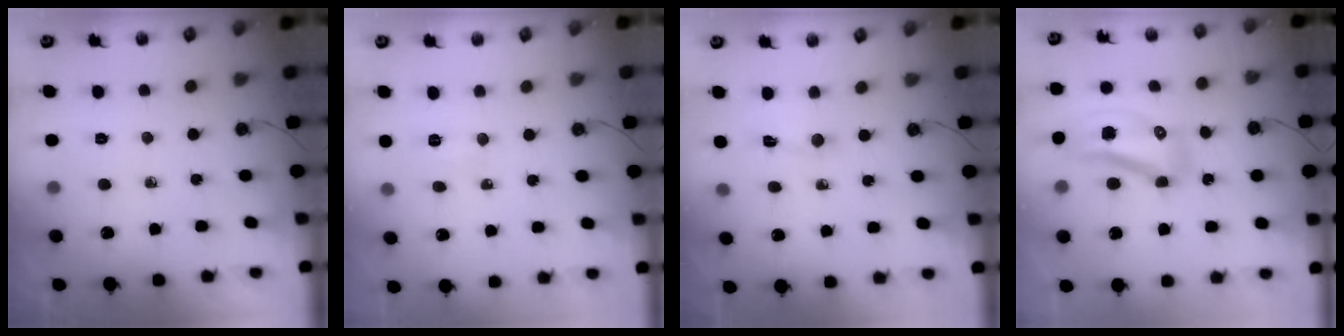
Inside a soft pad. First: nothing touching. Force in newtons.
{"total": 16.7, "press": 4.8, "slide": 16.0}
{"total": 3.4, "press": 3.4, "slide": 0.3}
{"total": 10.3, "press": 10.2, "slide": 0.9}